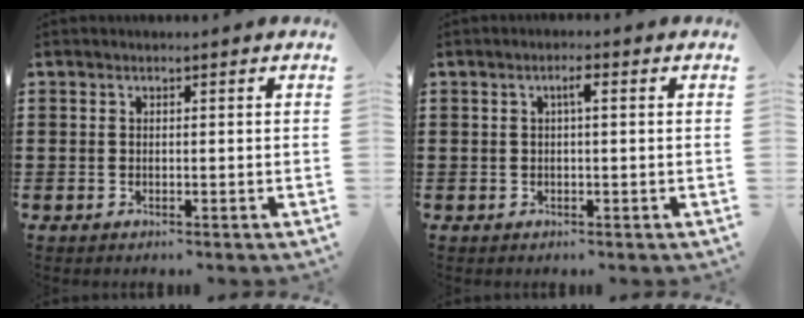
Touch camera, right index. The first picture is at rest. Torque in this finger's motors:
{"motor_torque": [0.43, -0.29, 0.22, 0.06]}